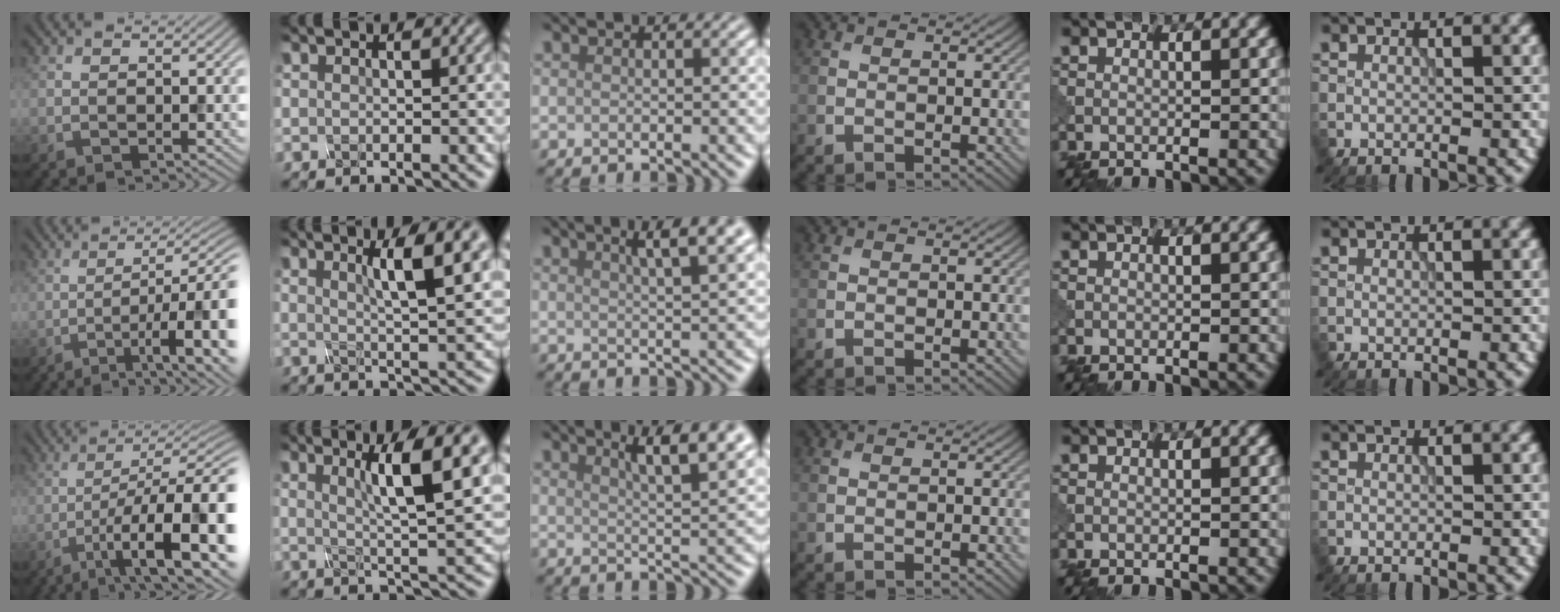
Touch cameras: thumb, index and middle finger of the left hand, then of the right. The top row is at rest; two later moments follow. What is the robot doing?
{"motion": "shake", "object": "plastic piggy bank"}